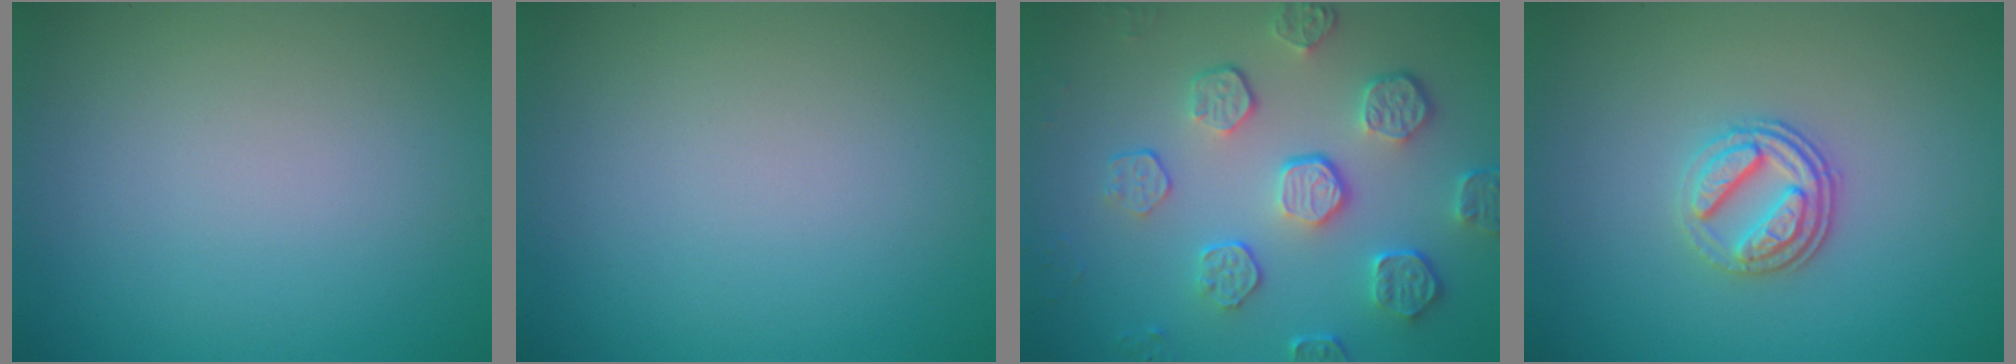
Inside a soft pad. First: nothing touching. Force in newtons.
{"total": 0.0}
{"total": 5.7, "press": 4.2, "slide": 3.9}
{"total": 3.4, "press": 2.7, "slide": 2.0}